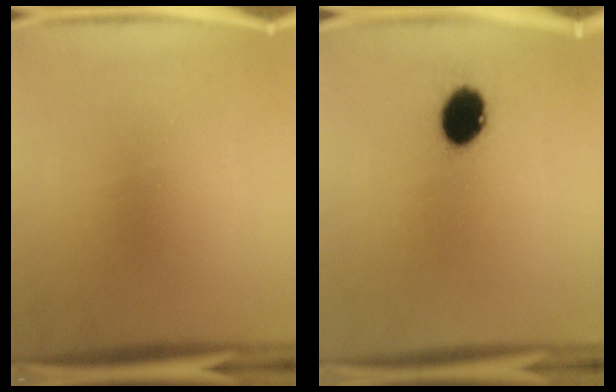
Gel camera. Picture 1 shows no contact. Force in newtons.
{"total": 8.6}